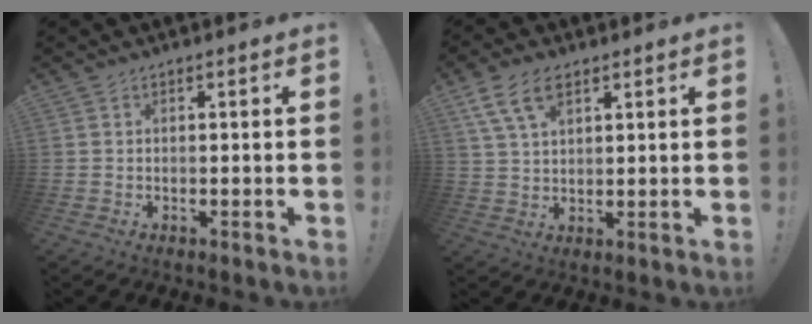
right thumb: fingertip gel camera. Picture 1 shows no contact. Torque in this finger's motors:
{"motor_torque": [-0.03, 0.06, 0.00, 0.01, 0.19]}